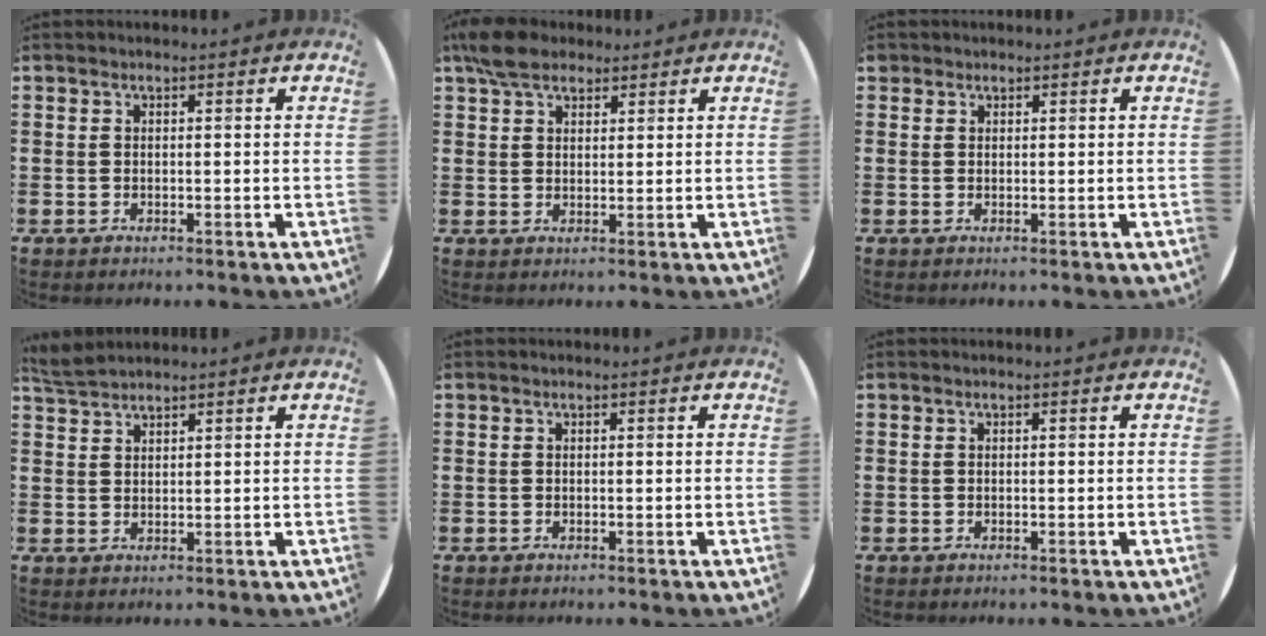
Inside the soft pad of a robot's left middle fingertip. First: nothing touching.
{"total": 5.0, "force": [3.9, 2.3, 2.0], "torque": [-0.033, -0.001, 0.071]}
{"total": 0.7, "force": [0.6, 0.4, -0.1], "torque": [0.003, 0.004, 0.011]}
{"total": 2.8, "force": [2.7, 0.2, 0.5], "torque": [-0.015, 0.000, 0.053]}
{"total": 0.0}
{"total": 0.0}